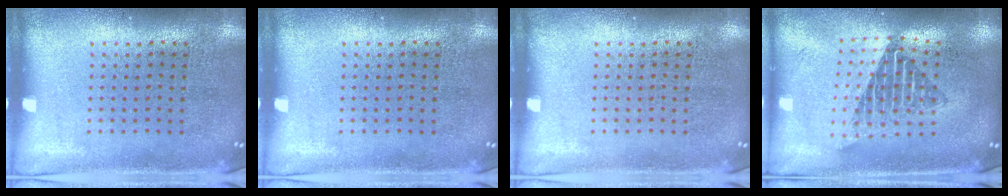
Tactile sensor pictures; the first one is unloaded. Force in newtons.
{"total": 0.0}
{"total": 0.0}
{"total": 1.8, "press": 1.4, "slide": 1.0}